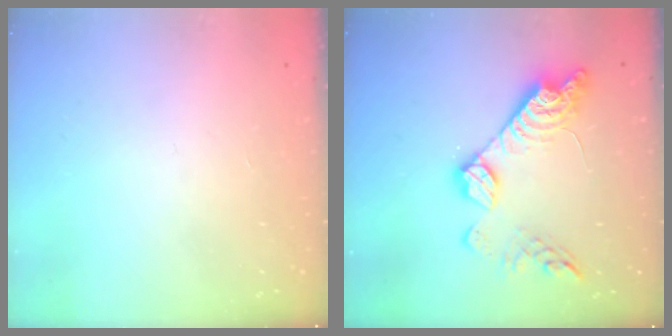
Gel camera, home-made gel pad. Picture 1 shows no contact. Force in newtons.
{"total": 16.0, "press": 15.9, "slide": 1.1}